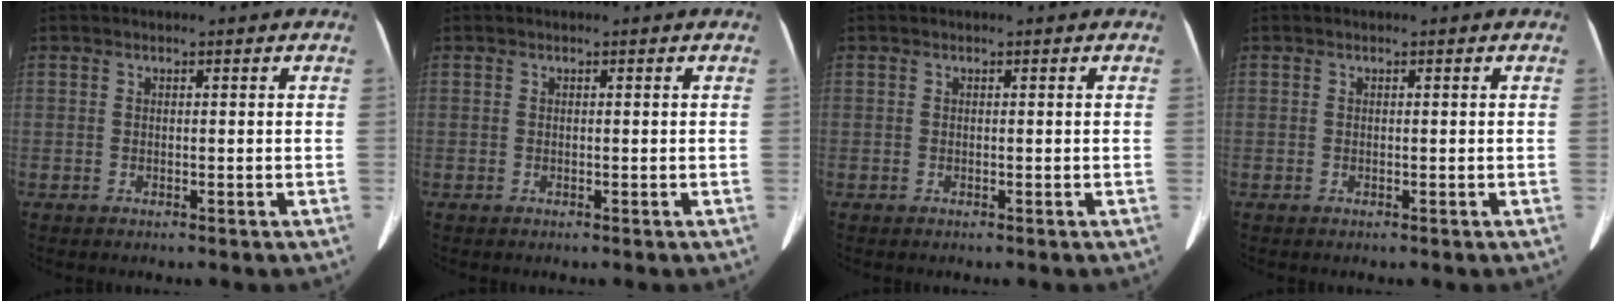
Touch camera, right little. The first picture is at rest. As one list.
[{"total": 0.0}, {"total": 0.0}, {"total": 0.0}]